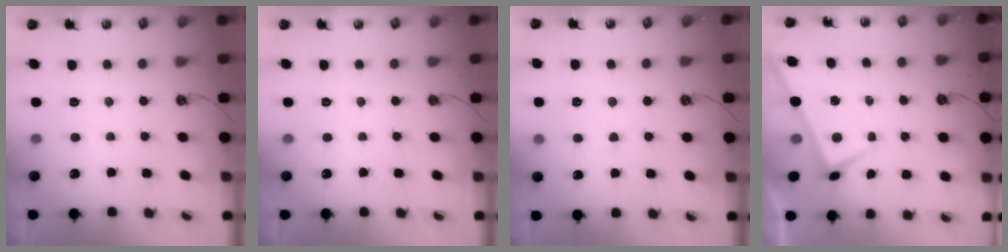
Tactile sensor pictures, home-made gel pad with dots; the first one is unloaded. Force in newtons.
{"total": 0.0}
{"total": 2.8, "press": 2.7, "slide": 0.7}
{"total": 1.7, "press": 1.7, "slide": 0.2}